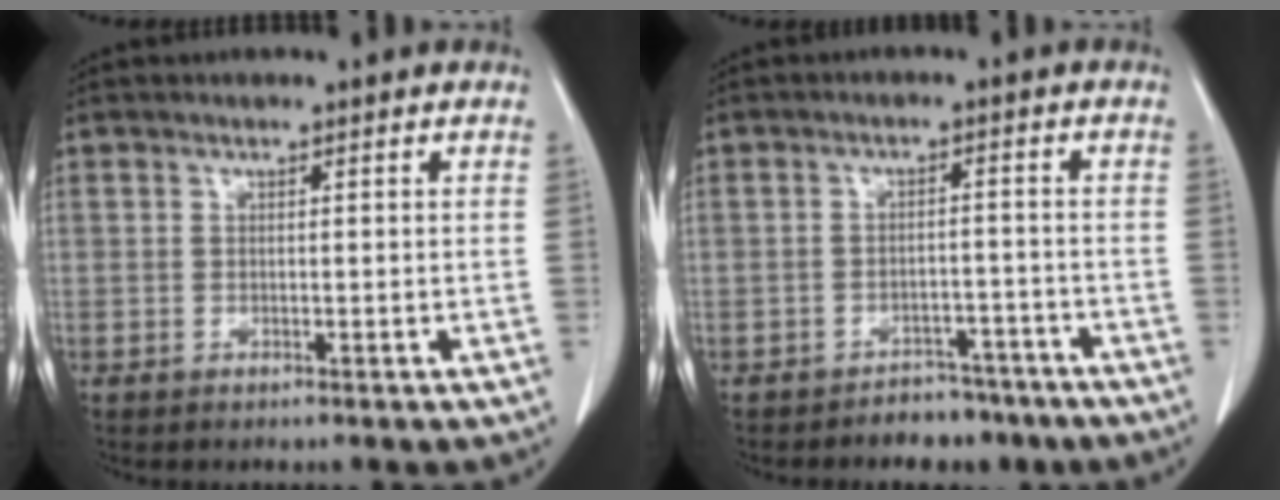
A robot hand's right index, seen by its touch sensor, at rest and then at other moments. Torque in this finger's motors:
{"motor_torque": [0.09, -0.18, -0.04, -0.03]}